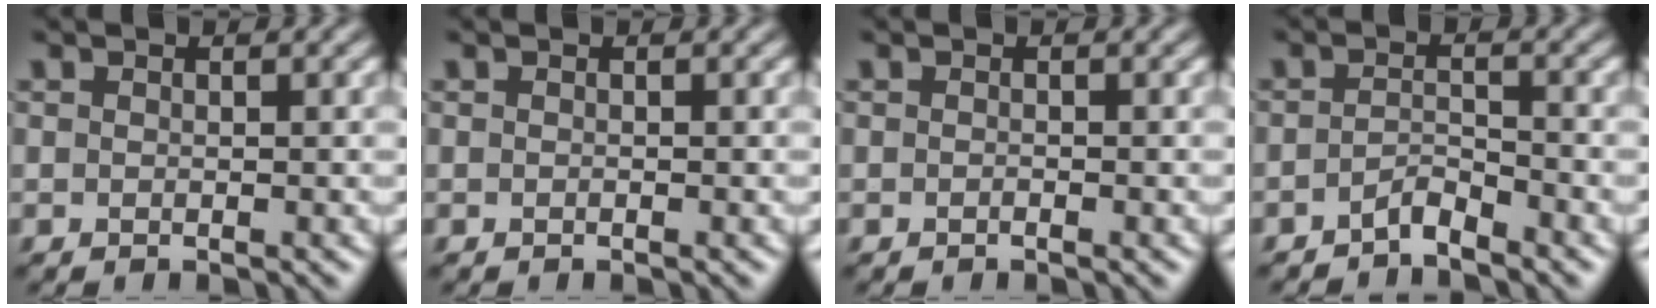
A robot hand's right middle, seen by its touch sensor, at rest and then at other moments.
{"total": 0.0}
{"total": 0.0}
{"total": 1.7, "force": [-1.5, 0.3, 0.7], "torque": [-0.016, 0.008, -0.030]}